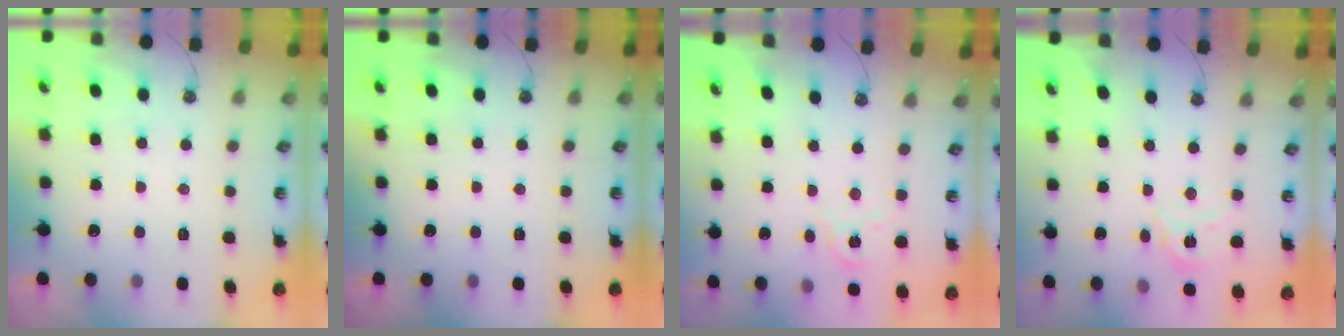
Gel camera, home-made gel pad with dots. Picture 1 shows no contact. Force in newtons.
{"total": 0.0}
{"total": 3.3, "press": 3.3, "slide": 0.2}
{"total": 7.8, "press": 7.7, "slide": 0.7}